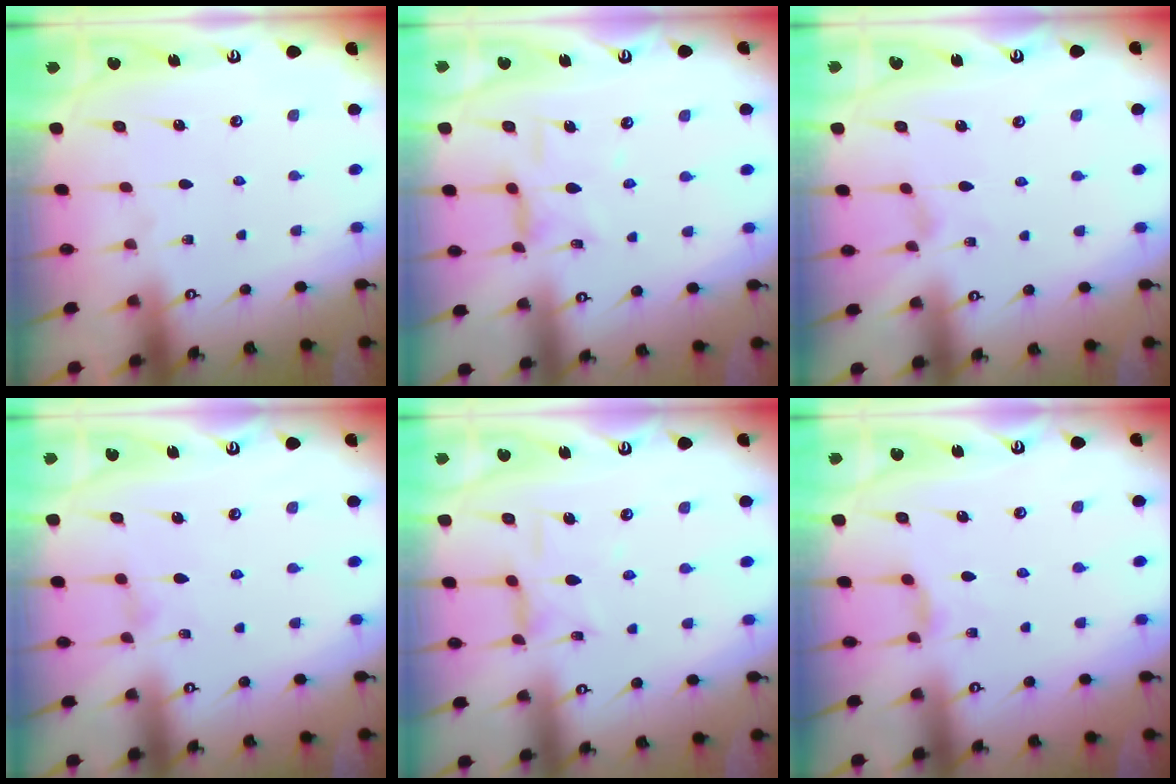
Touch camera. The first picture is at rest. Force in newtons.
{"total": 7.3, "press": 7.3, "slide": 0.6}
{"total": 0.0}
{"total": 0.6, "press": 0.5, "slide": 0.2}
{"total": 7.0, "press": 7.0, "slide": 0.4}
{"total": 1.9, "press": 1.9, "slide": 0.4}